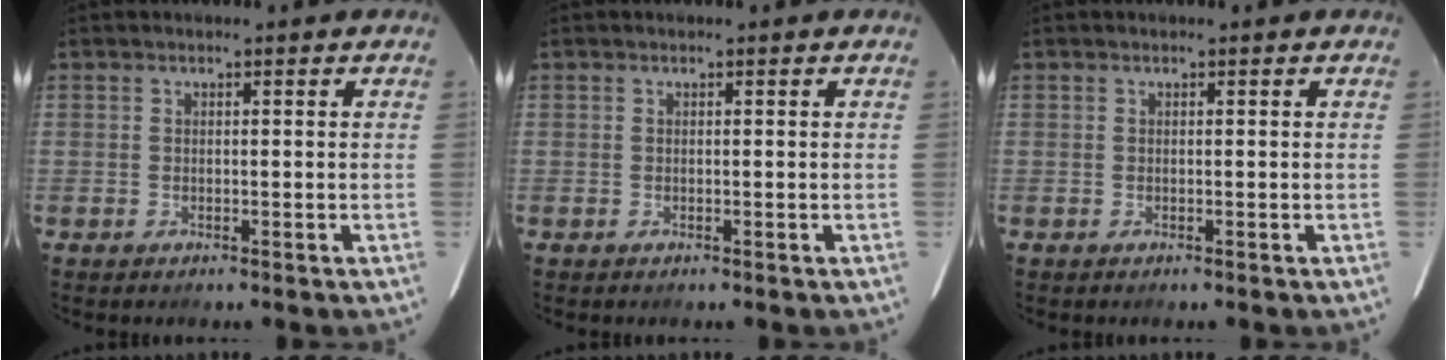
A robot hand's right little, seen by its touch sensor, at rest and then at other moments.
{"total": 0.0}
{"total": 0.0}